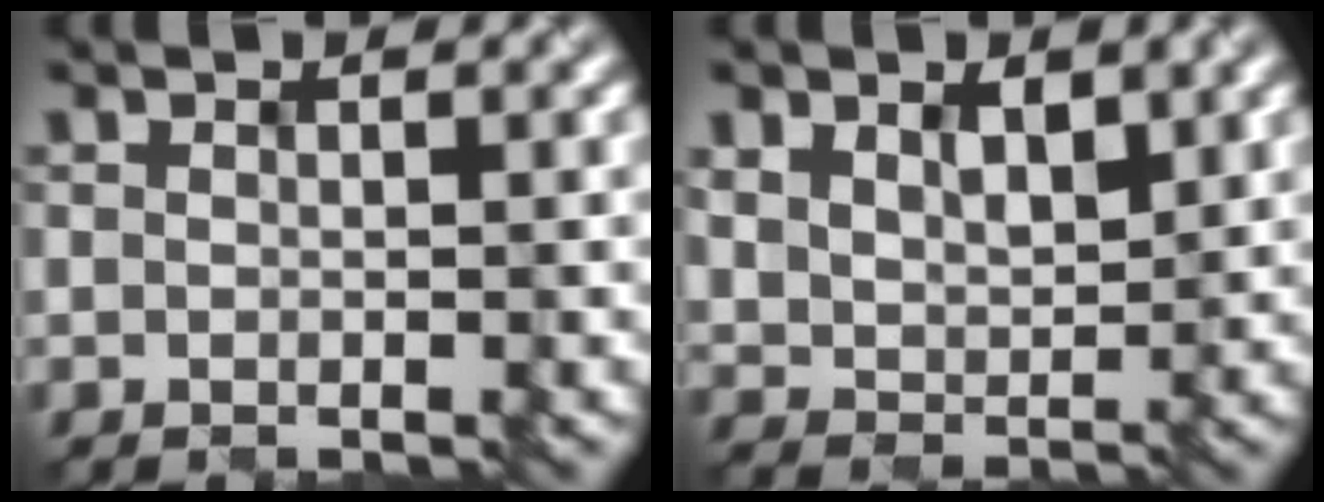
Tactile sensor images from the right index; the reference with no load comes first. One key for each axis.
{"total": 4.2, "fx": 1.6, "fy": 3.0, "fz": 2.4, "tx": -0.052, "ty": -0.010, "tz": 0.025}